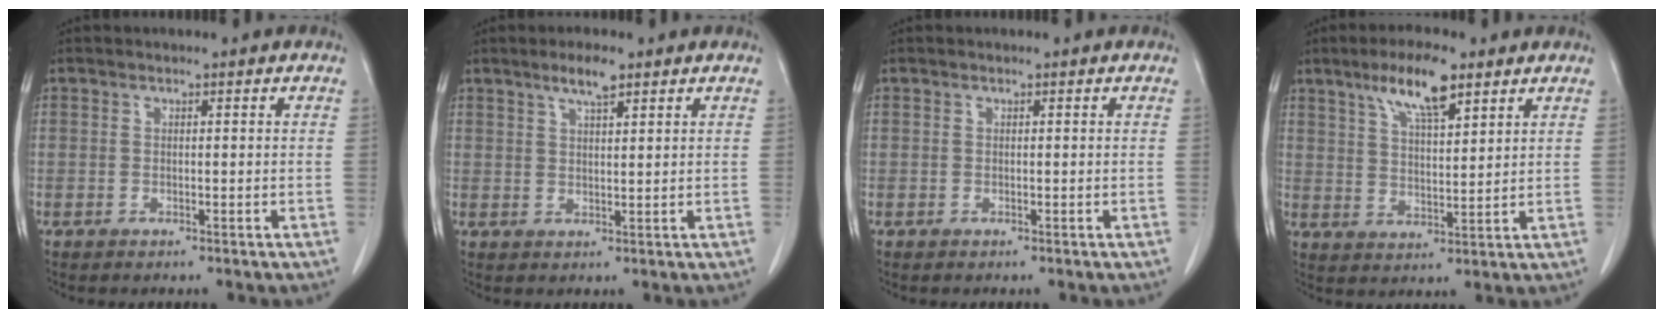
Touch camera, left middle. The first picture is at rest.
{"total": 3.6, "force": [2.5, 0.6, 2.6], "torque": [-0.050, 0.003, 0.045]}
{"total": 0.0}
{"total": 8.7, "force": [5.5, 1.8, 6.4], "torque": [-0.119, 0.007, 0.099]}